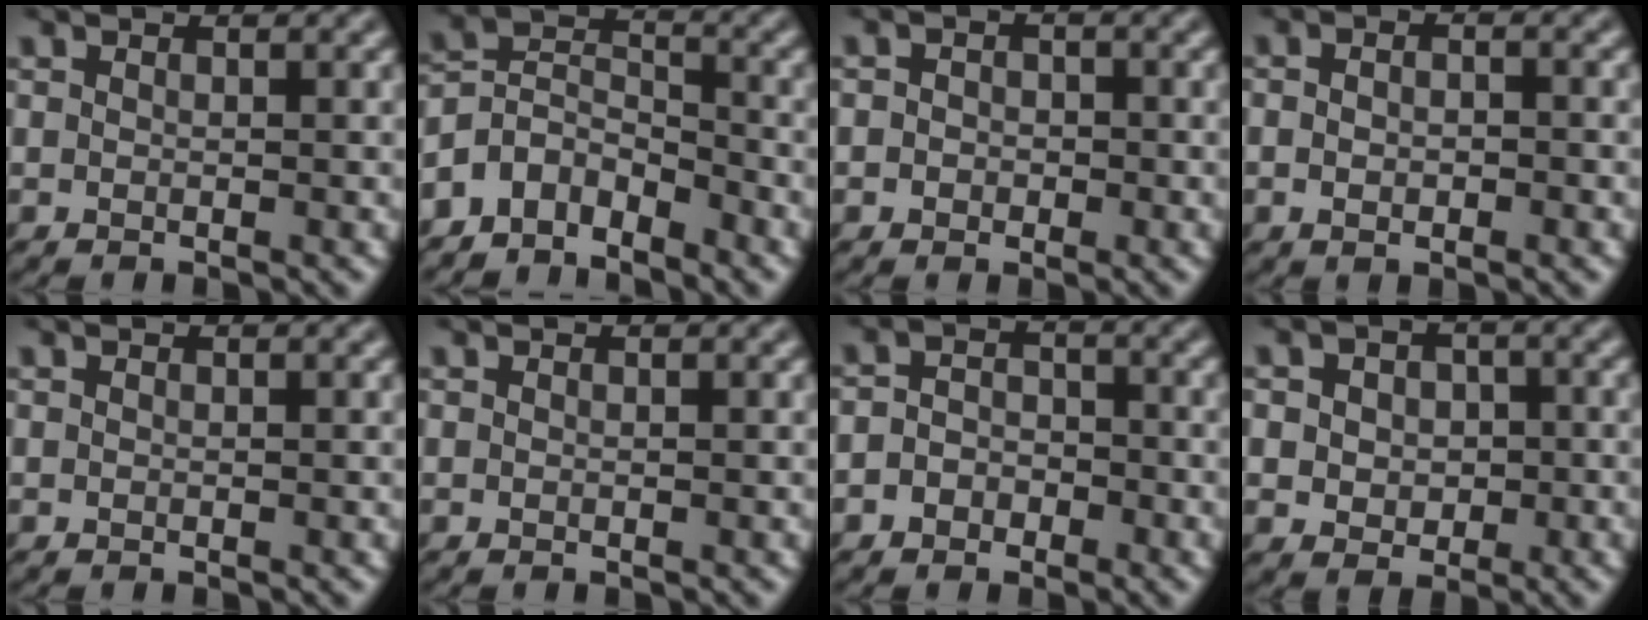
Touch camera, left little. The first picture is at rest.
{"total": 4.3, "force": [-3.5, 2.1, 1.3], "torque": [-0.023, 0.008, -0.077]}
{"total": 2.2, "force": [-0.1, 1.9, 0.9], "torque": [0.005, 0.007, -0.027]}
{"total": 2.1, "force": [-0.6, 1.0, 1.7], "torque": [-0.032, 0.003, -0.010]}
{"total": 0.0}
{"total": 0.0}
{"total": 2.8, "force": [-1.3, 2.2, 1.1], "torque": [0.004, 0.005, -0.039]}
{"total": 5.2, "force": [0.7, 4.2, 3.0], "torque": [-0.040, 0.025, -0.012]}